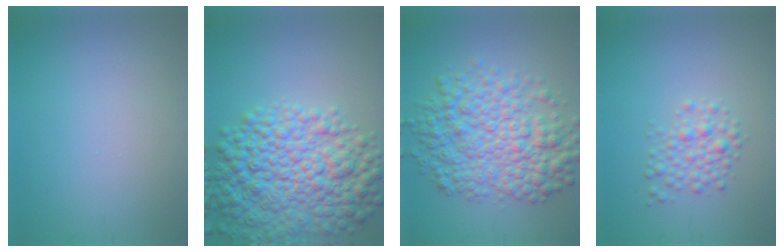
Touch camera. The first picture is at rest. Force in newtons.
{"total": 10.5, "press": 10.4, "slide": 0.3}
{"total": 8.6, "press": 8.6, "slide": 0.1}
{"total": 2.5, "press": 2.5, "slide": 0.1}